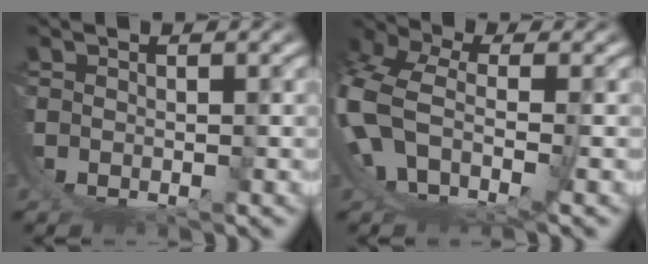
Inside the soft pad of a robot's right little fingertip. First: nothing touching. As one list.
[{"total": 7.3, "force": [-1.6, 4.9, 5.2], "torque": [-0.149, -0.042, -0.016]}]